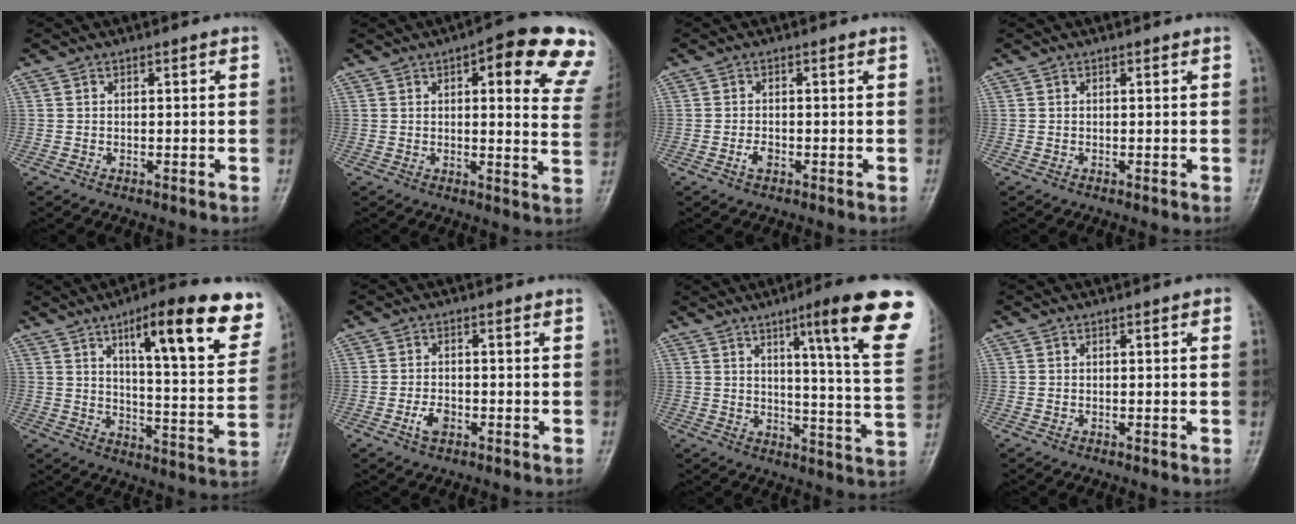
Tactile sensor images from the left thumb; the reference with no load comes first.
{"total": 17.7, "force": [9.1, 5.1, 14.3], "torque": [-0.144, -0.028, 0.093]}
{"total": 1.7, "force": [-0.7, 0.9, 1.2], "torque": [-0.022, 0.001, -0.014]}
{"total": 0.0}
{"total": 20.7, "force": [11.6, 5.2, 16.3], "torque": [-0.188, -0.042, 0.167]}
{"total": 2.9, "force": [-1.2, 1.7, 2.0], "torque": [-0.037, 0.005, -0.022]}
{"total": 19.8, "force": [10.5, 1.5, 16.7], "torque": [-0.199, -0.046, 0.135]}
{"total": 1.1, "force": [0.5, 0.2, 0.9], "torque": [-0.015, 0.001, 0.003]}